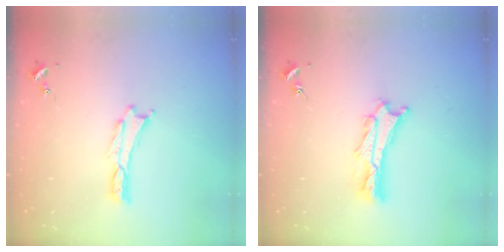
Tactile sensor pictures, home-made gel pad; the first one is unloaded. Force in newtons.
{"total": 3.3, "press": 3.2, "slide": 0.3}